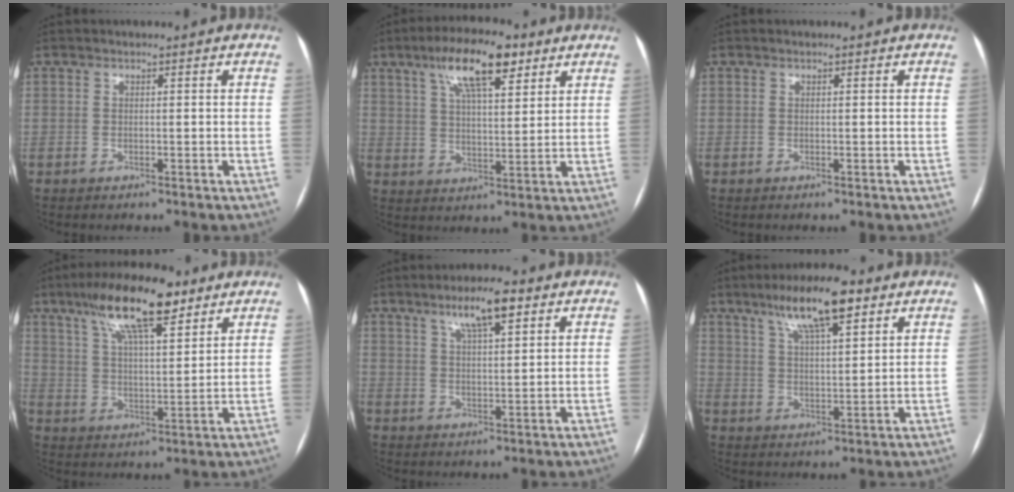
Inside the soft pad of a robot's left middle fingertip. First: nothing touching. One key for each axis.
{"total": 11.3, "fx": 6.5, "fy": 3.1, "fz": 8.7, "tx": -0.156, "ty": 0.018, "tz": 0.111}
{"total": 0.0}
{"total": 14.0, "fx": 9.0, "fy": 3.3, "fz": 10.3, "tx": -0.187, "ty": 0.021, "tz": 0.158}
{"total": 7.0, "fx": 4.2, "fy": 1.2, "fz": 5.5, "tx": -0.102, "ty": 0.009, "tz": 0.071}
{"total": 10.6, "fx": 6.7, "fy": 2.0, "fz": 8.0, "tx": -0.145, "ty": 0.013, "tz": 0.114}